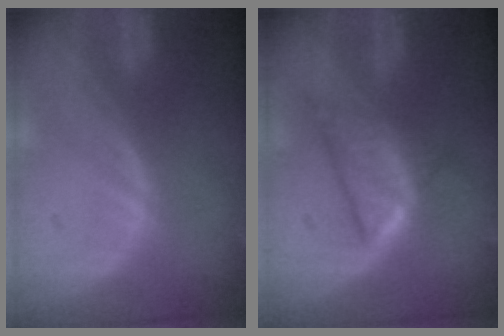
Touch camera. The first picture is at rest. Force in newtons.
{"total": 6.1, "press": 5.8, "slide": 2.1}